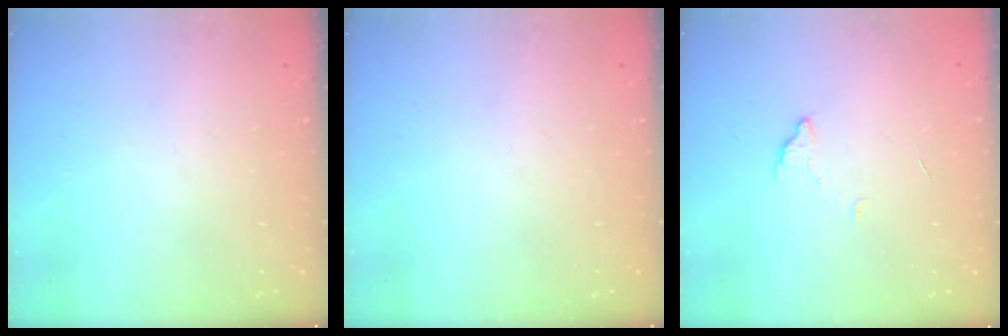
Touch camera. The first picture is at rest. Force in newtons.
{"total": 0.0}
{"total": 3.3, "press": 3.3, "slide": 0.2}